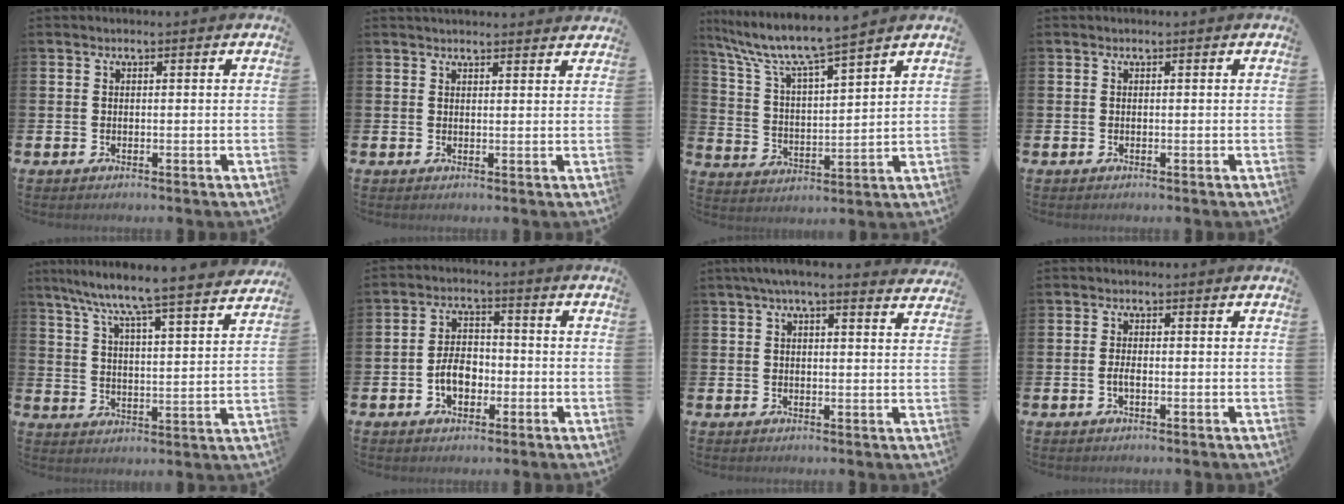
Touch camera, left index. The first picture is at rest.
{"total": 2.1, "force": [2.1, 0.2, 0.0], "torque": [0.012, -0.014, 0.035]}
{"total": 8.0, "force": [7.4, 0.2, 3.2], "torque": [-0.095, -0.046, 0.124]}
{"total": 0.0}
{"total": 7.6, "force": [7.2, -0.5, 2.3], "torque": [-0.074, -0.064, 0.119]}
{"total": 4.9, "force": [-1.6, 3.2, 3.3], "torque": [-0.047, 0.006, -0.033]}
{"total": 4.0, "force": [3.5, 0.3, 1.8], "torque": [-0.036, -0.010, 0.062]}
{"total": 1.4, "force": [-0.5, 0.5, 1.2], "torque": [-0.017, -0.001, -0.011]}